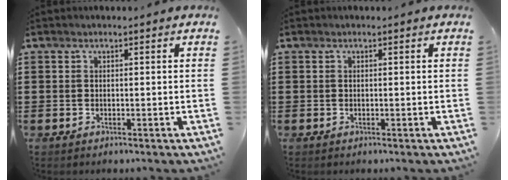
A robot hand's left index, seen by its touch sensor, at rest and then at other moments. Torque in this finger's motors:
{"motor_torque": [0.01, 0.02, 0.00, 0.00]}